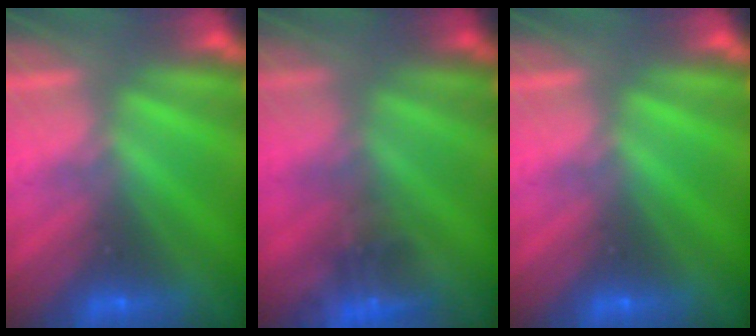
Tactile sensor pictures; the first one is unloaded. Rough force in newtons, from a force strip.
{"total": 4.4}
{"total": 0.0}